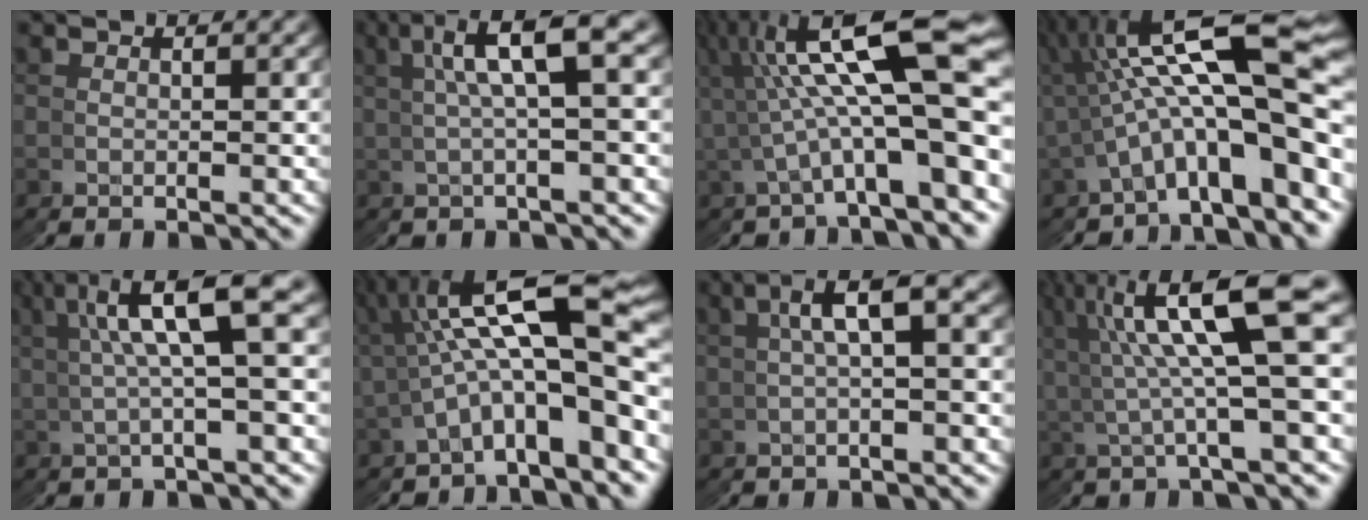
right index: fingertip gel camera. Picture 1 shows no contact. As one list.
[{"total": 5.8, "force": [2.4, 0.9, 5.2], "torque": [-0.068, 0.028, 0.031]}, {"total": 10.1, "force": [2.3, 3.4, 9.2], "torque": [-0.144, 0.020, 0.031]}, {"total": 10.4, "force": [1.0, 4.7, 9.2], "torque": [-0.156, 0.000, 0.022]}, {"total": 6.7, "force": [3.1, 1.5, 5.8], "torque": [-0.079, 0.033, 0.038]}, {"total": 9.3, "force": [0.9, 4.4, 8.2], "torque": [-0.139, 0.000, 0.017]}, {"total": 3.4, "force": [1.0, 0.6, 3.2], "torque": [-0.041, 0.021, 0.012]}, {"total": 7.9, "force": [3.0, 2.5, 6.9], "torque": [-0.102, 0.022, 0.043]}]